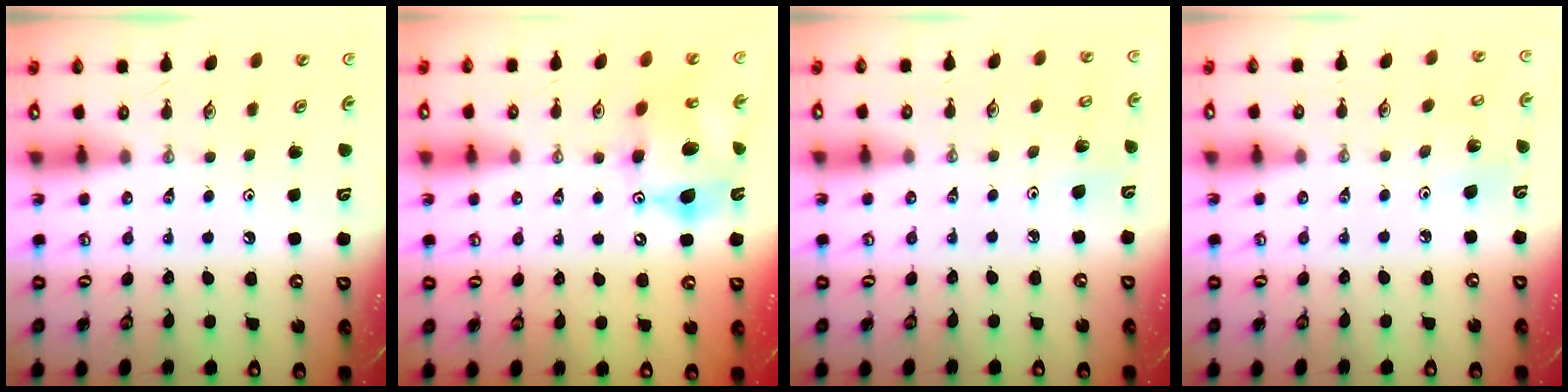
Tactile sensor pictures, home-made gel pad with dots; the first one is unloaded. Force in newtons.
{"total": 12.5, "press": 12.5, "slide": 1.2}
{"total": 4.5, "press": 4.4, "slide": 1.2}
{"total": 6.1, "press": 6.1, "slide": 0.7}